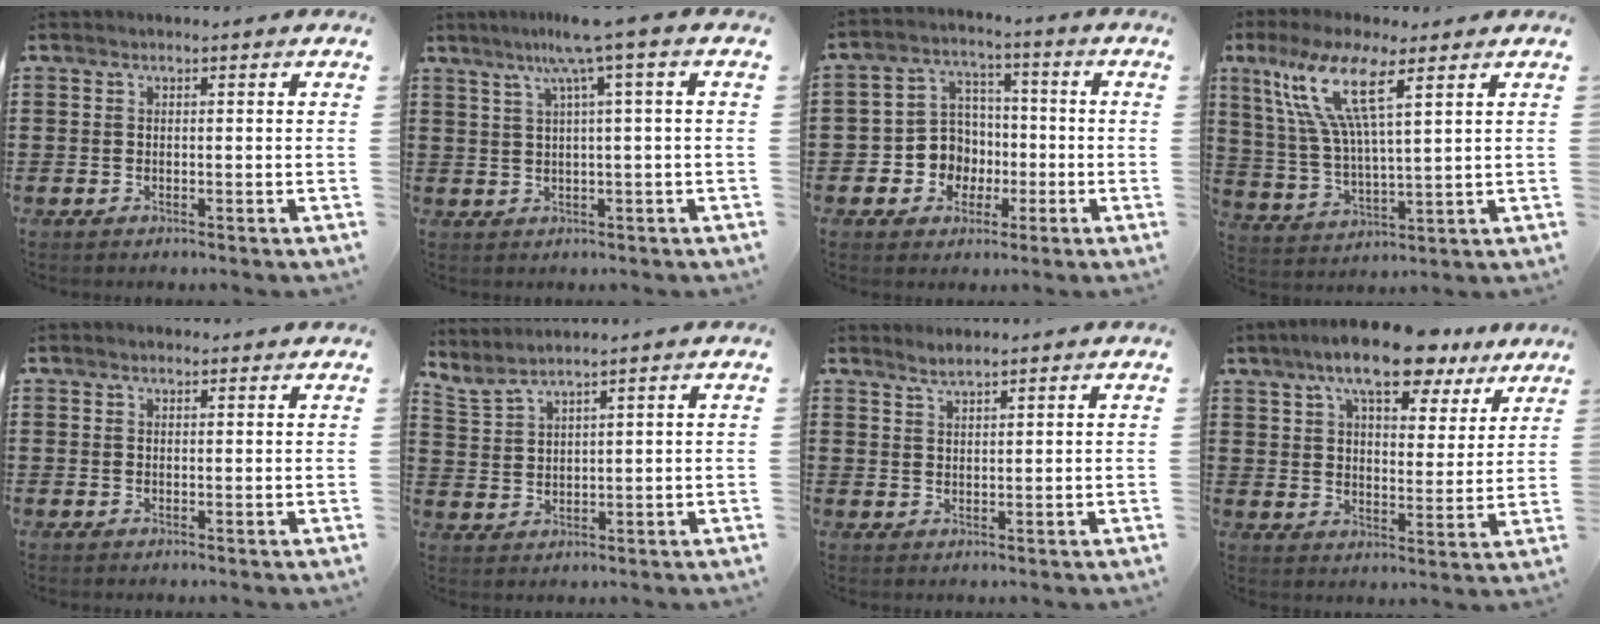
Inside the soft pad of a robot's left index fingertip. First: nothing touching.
{"total": 6.8, "force": [2.9, -0.6, 6.1], "torque": [-0.122, 0.004, 0.047]}
{"total": 7.3, "force": [-1.5, 6.9, 1.9], "torque": [-0.071, 0.013, -0.026]}
{"total": 11.9, "force": [6.9, 2.7, 9.3], "torque": [-0.206, -0.011, 0.121]}
{"total": 0.6, "force": [0.5, 0.3, 0.2], "torque": [-0.004, 0.002, 0.011]}
{"total": 3.3, "force": [2.9, 0.5, 1.4], "torque": [-0.038, -0.008, 0.054]}
{"total": 1.9, "force": [1.7, 0.1, 0.7], "torque": [-0.018, 0.001, 0.033]}
{"total": 12.2, "force": [9.3, 3.0, 7.2], "torque": [-0.143, -0.022, 0.164]}